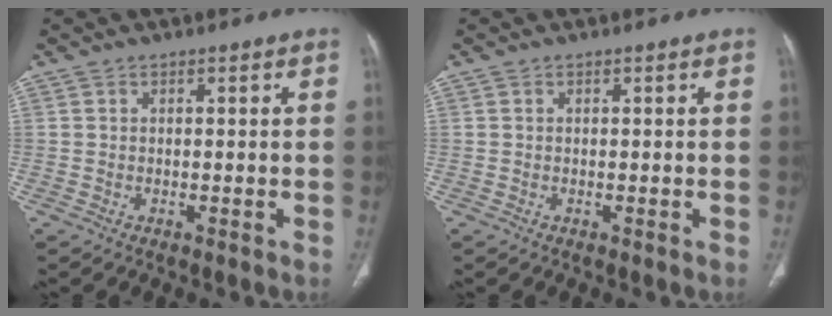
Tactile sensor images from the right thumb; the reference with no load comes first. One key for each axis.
{"total": 0.0}